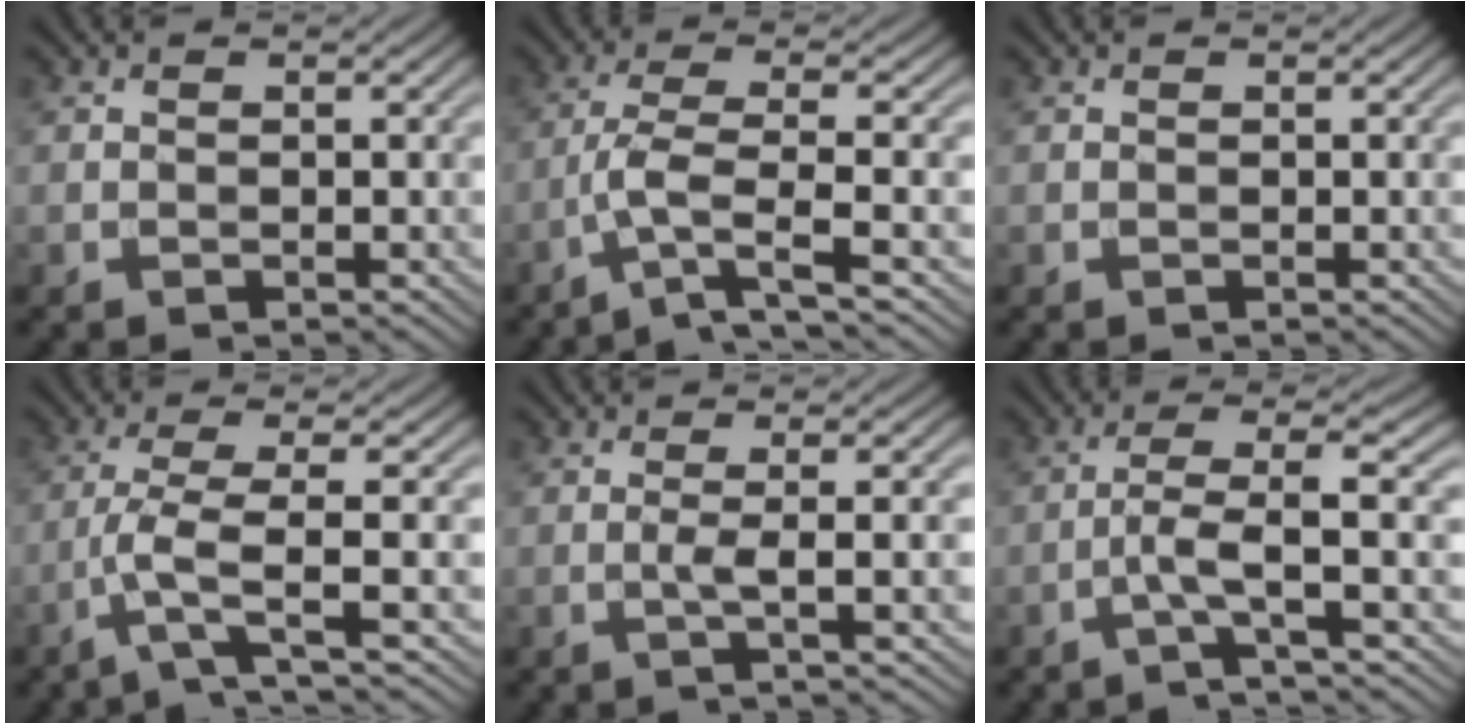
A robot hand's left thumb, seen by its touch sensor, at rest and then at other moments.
{"total": 5.6, "force": [-2.6, 1.0, 4.9], "torque": [-0.095, 0.004, -0.067]}
{"total": 0.0}
{"total": 4.3, "force": [-1.6, 0.4, 4.0], "torque": [-0.073, 0.009, -0.053]}
{"total": 4.4, "force": [-0.3, 0.6, 4.3], "torque": [-0.068, 0.007, -0.013]}
{"total": 4.3, "force": [-1.3, 0.2, 4.1], "torque": [-0.074, 0.016, -0.047]}